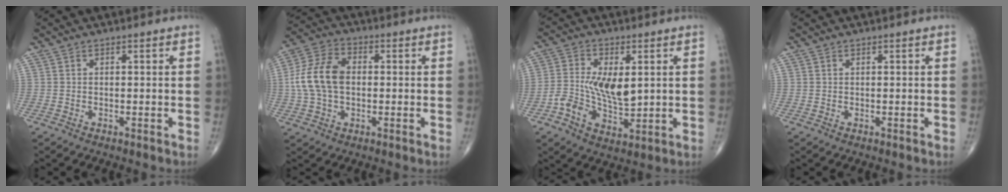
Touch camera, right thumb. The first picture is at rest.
{"total": 11.7, "force": [0.2, 7.8, 8.8], "torque": [-0.175, 0.024, 0.000]}
{"total": 11.1, "force": [0.2, 6.3, 9.2], "torque": [-0.160, 0.005, 0.012]}
{"total": 0.0}